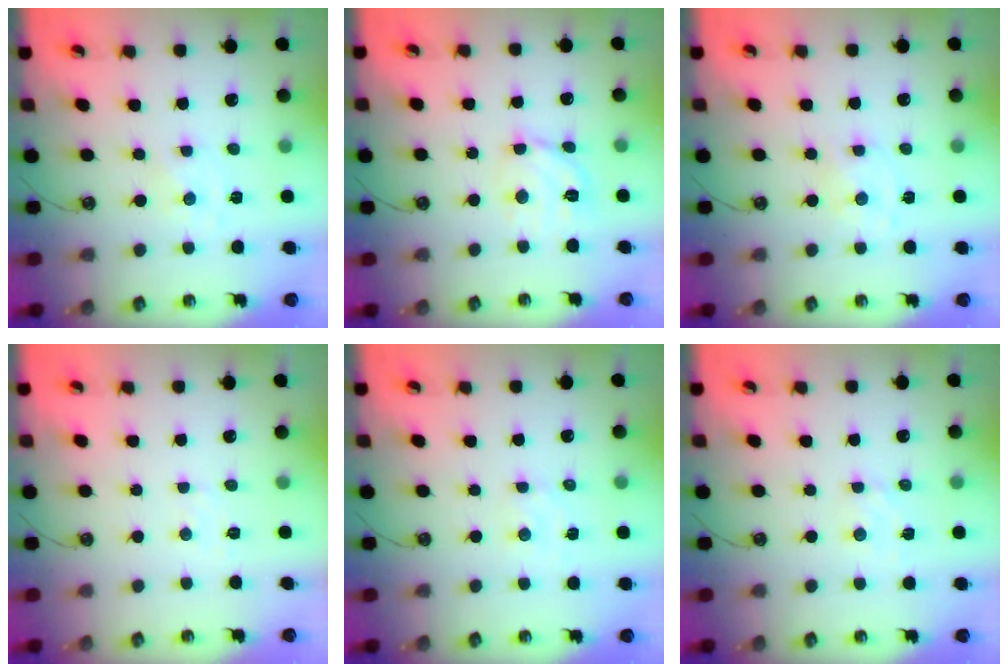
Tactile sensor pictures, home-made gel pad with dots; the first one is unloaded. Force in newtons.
{"total": 12.5, "press": 12.4, "slide": 1.0}
{"total": 1.4, "press": 1.4, "slide": 0.2}
{"total": 3.7, "press": 3.6, "slide": 0.5}
{"total": 2.0, "press": 2.0, "slide": 0.4}
{"total": 3.0, "press": 2.9, "slide": 0.6}